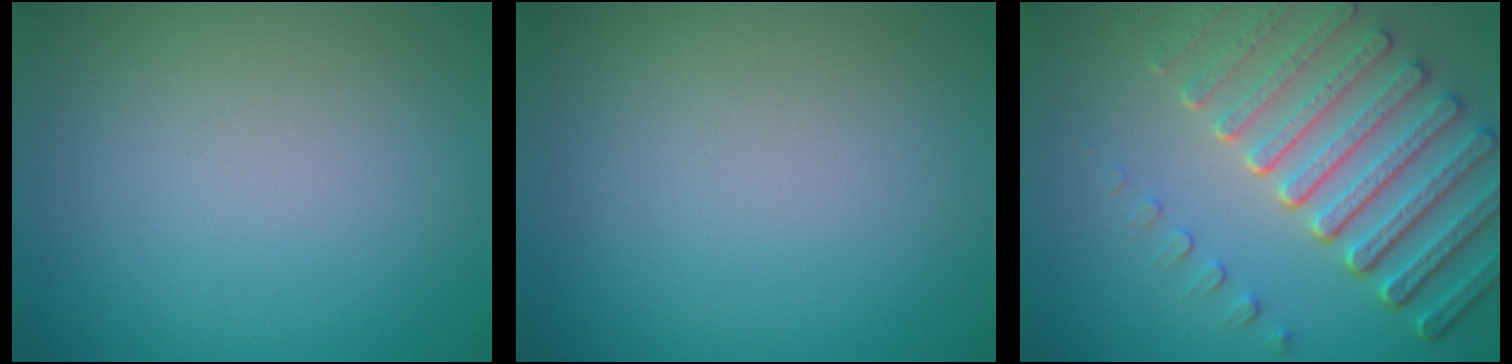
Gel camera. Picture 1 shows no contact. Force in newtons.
{"total": 0.0}
{"total": 7.8, "press": 5.8, "slide": 5.3}